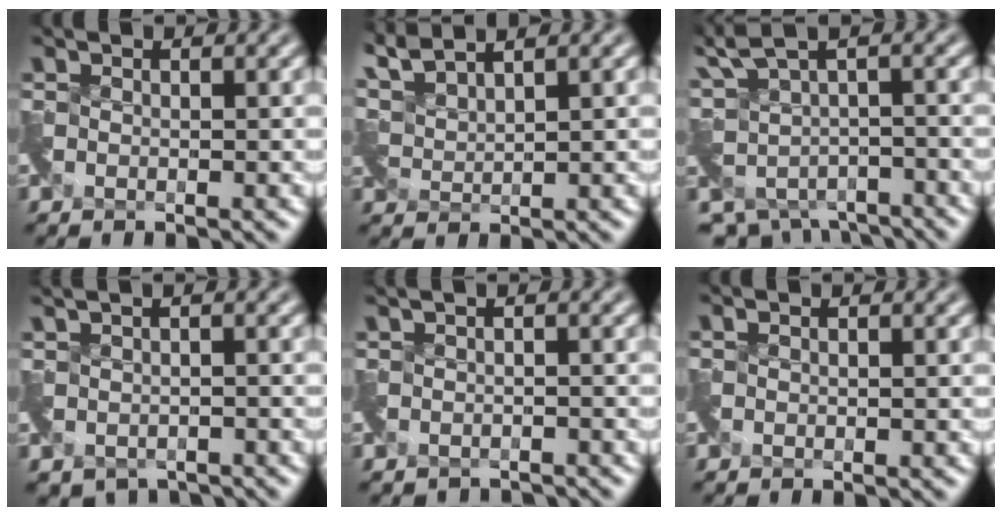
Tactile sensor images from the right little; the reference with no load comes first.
{"total": 3.7, "force": [3.6, 0.1, 0.8], "torque": [-0.033, 0.010, 0.078]}
{"total": 5.6, "force": [-0.3, 3.4, 4.4], "torque": [-0.114, -0.036, 0.024]}
{"total": 3.6, "force": [-1.0, 2.4, 2.5], "torque": [-0.046, -0.025, -0.012]}
{"total": 2.6, "force": [-1.7, 1.2, 1.5], "torque": [-0.030, -0.023, -0.028]}
{"total": 0.0}